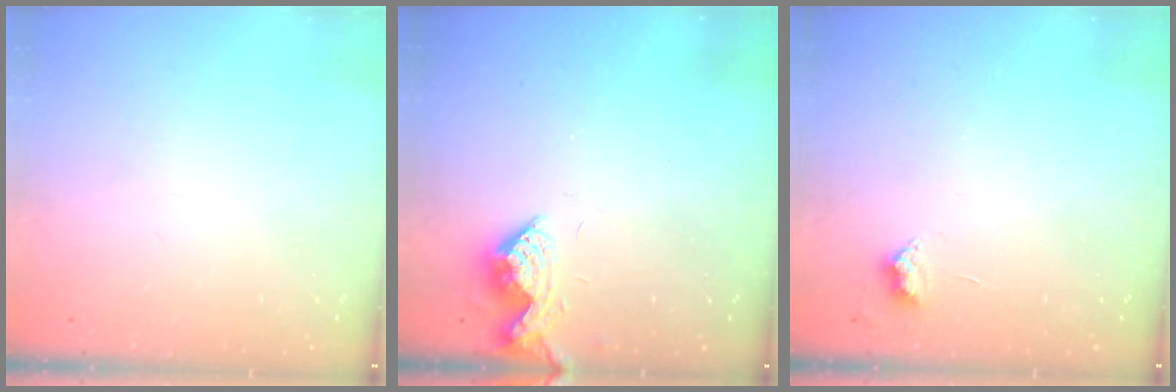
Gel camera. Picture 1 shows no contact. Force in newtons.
{"total": 9.7, "press": 9.7, "slide": 0.4}
{"total": 4.8, "press": 4.8, "slide": 0.6}